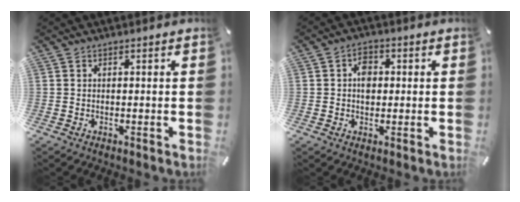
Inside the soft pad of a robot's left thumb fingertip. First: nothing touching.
{"total": 4.4, "force": [0.3, 3.3, 2.8], "torque": [-0.031, 0.001, 0.000]}